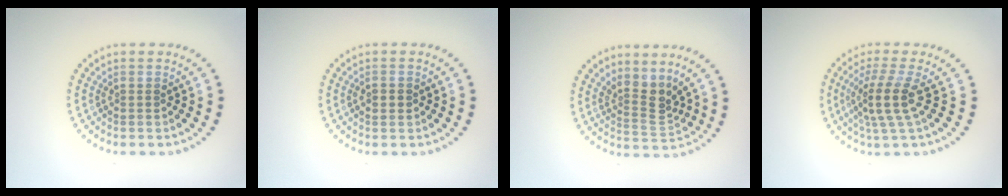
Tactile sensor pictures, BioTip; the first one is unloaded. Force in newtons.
{"total": 1.7, "press": 1.7, "slide": 0.1}
{"total": 2.9, "press": 2.1, "slide": 2.0}
{"total": 3.6, "press": 2.7, "slide": 2.4}